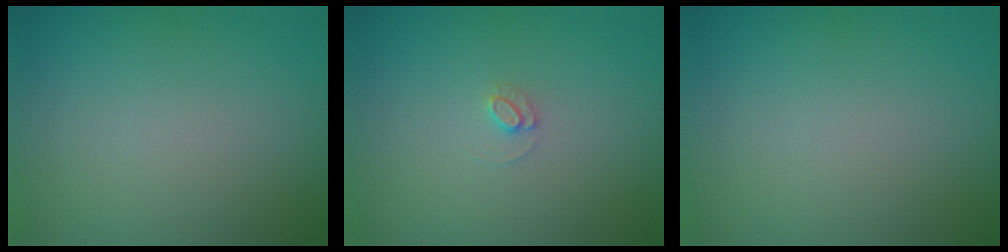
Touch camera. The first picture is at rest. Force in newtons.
{"total": 0.9, "press": 0.9, "slide": 0.1}
{"total": 0.0}